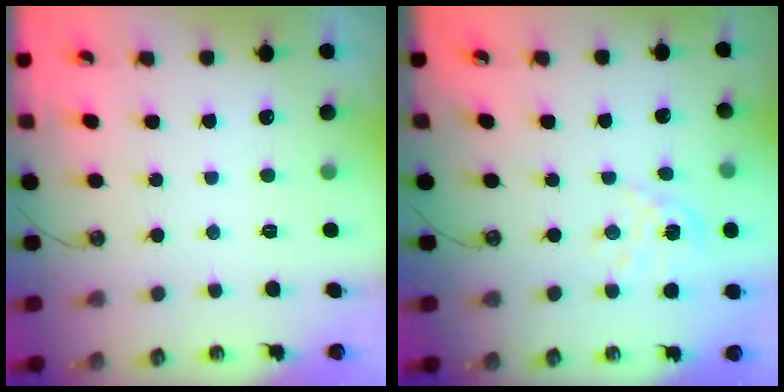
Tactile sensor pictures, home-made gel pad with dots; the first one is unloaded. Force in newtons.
{"total": 3.5, "press": 3.5, "slide": 0.2}